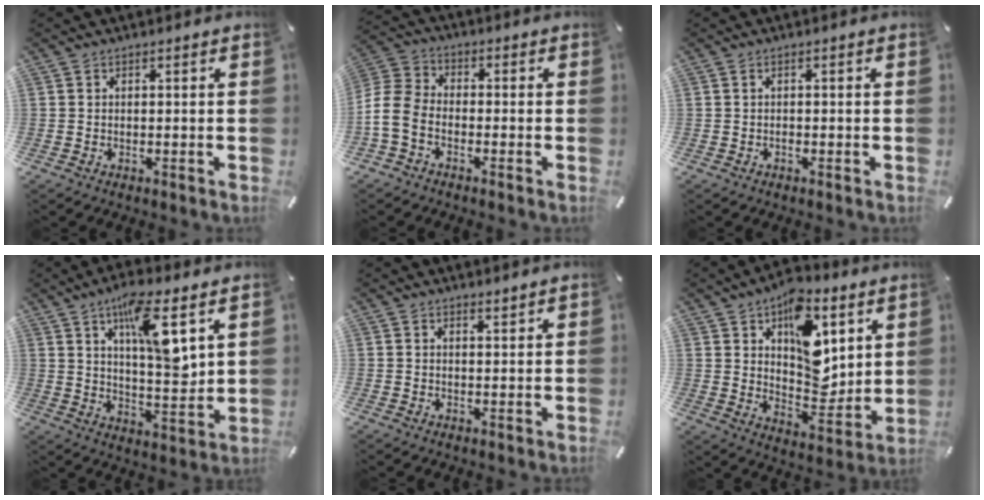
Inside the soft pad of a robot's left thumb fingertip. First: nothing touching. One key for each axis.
{"total": 7.5, "fx": -3.5, "fy": 5.0, "fz": 4.3, "tx": -0.104, "ty": 0.012, "tz": -0.067}
{"total": 0.7, "fx": -0.3, "fy": 0.3, "fz": 0.6, "tx": -0.014, "ty": -0.001, "tz": -0.006}
{"total": 13.4, "fx": 7.0, "fy": 3.5, "fz": 10.8, "tx": -0.179, "ty": -0.032, "tz": 0.116}
{"total": 1.3, "fx": 1.3, "fy": 0.1, "fz": 0.3, "tx": -0.007, "ty": -0.007, "tz": 0.025}
{"total": 15.9, "fx": 7.1, "fy": 9.7, "fz": 10.5, "tx": -0.128, "ty": -0.043, "tz": 0.125}